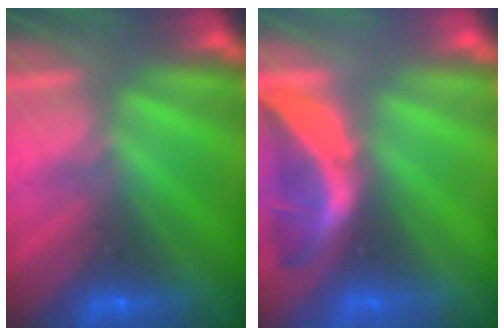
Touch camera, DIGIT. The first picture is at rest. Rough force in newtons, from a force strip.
{"total": 1.8}